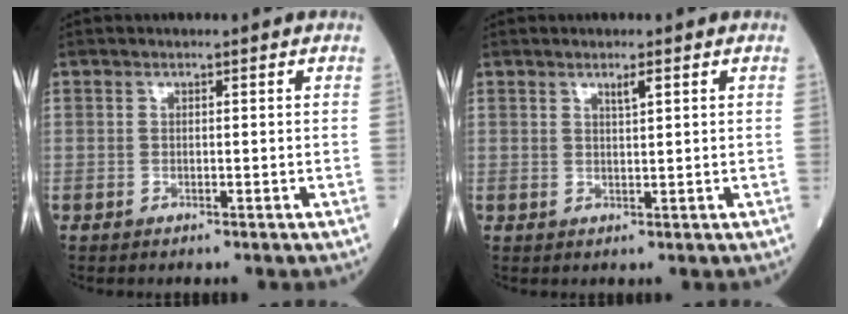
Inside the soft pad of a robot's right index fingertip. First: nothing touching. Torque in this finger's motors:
{"motor_torque": [-0.01, 0.07, 0.01, 0.03]}